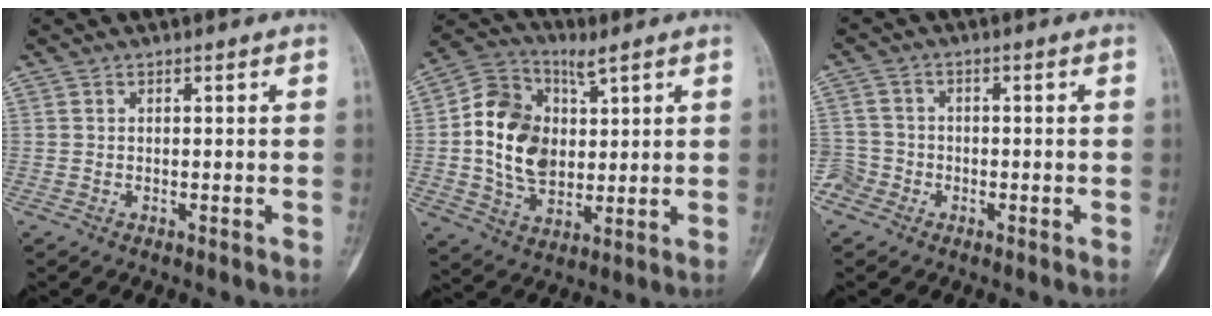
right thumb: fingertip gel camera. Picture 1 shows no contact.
{"total": 13.8, "force": [2.5, 10.0, 9.1], "torque": [-0.148, 0.004, 0.046]}
{"total": 4.4, "force": [-2.1, 3.8, 0.2], "torque": [0.015, 0.015, -0.045]}